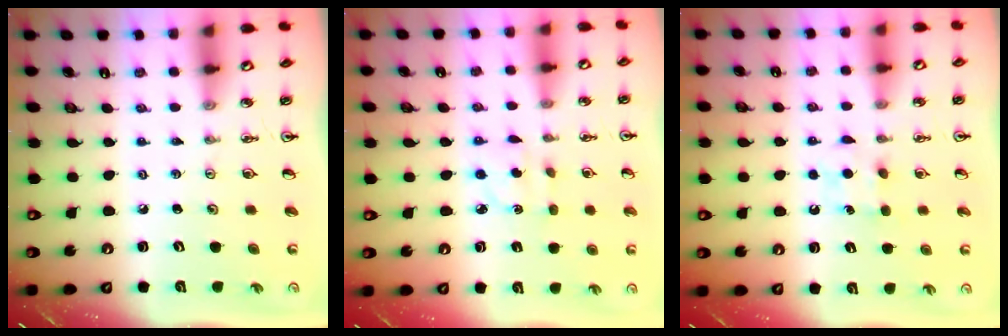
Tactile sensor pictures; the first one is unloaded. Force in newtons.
{"total": 2.0, "press": 2.0, "slide": 0.4}
{"total": 5.5, "press": 5.5, "slide": 0.6}